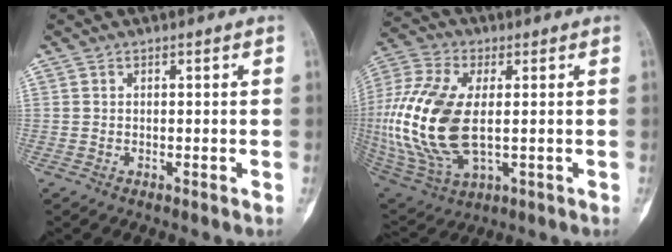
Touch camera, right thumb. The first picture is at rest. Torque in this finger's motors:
{"motor_torque": [2.23, 1.66, 1.37, -1.40, 0.35]}